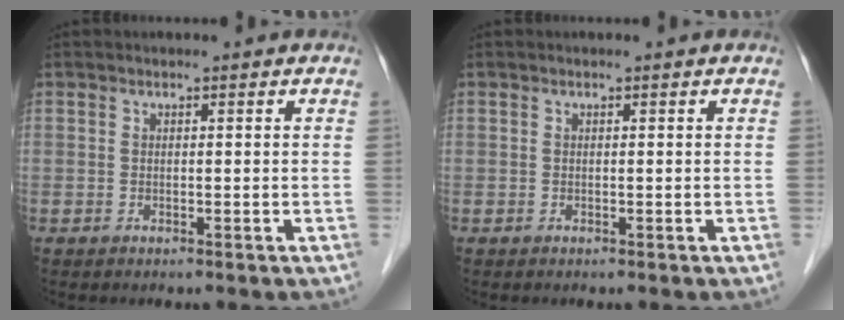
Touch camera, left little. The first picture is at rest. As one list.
[{"total": 0.0}]